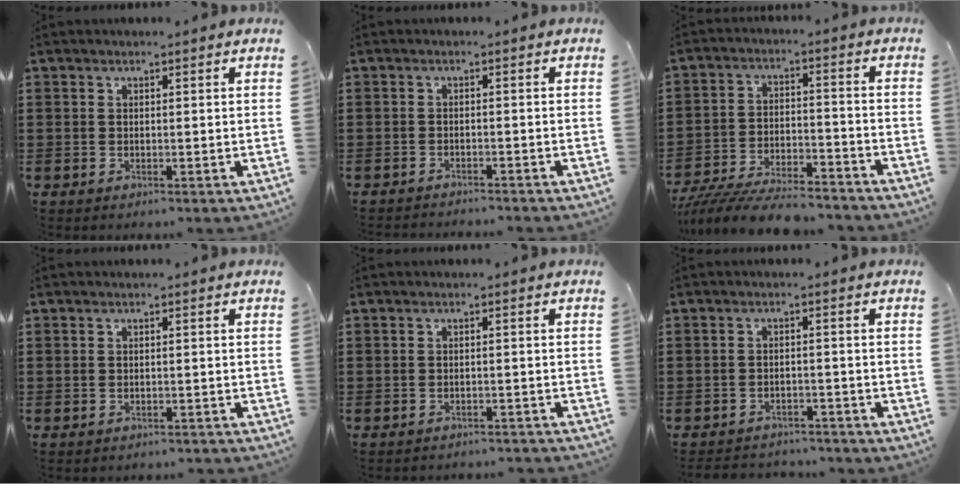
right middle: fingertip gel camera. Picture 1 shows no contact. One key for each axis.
{"total": 1.5, "fx": -1.5, "fy": 0.0, "fz": 0.0, "tx": -0.005, "ty": 0.002, "tz": -0.032}
{"total": 8.2, "fx": -7.7, "fy": 1.1, "fz": 2.4, "tx": -0.039, "ty": 0.015, "tz": -0.147}
{"total": 1.0, "fx": -0.9, "fy": 0.2, "fz": 0.1, "tx": -0.005, "ty": 0.001, "tz": -0.020}
{"total": 1.6, "fx": -1.6, "fy": 0.1, "fz": 0.0, "tx": -0.005, "ty": 0.002, "tz": -0.036}
{"total": 2.8, "fx": -2.7, "fy": 0.6, "fz": -0.1, "tx": -0.005, "ty": 0.001, "tz": -0.060}